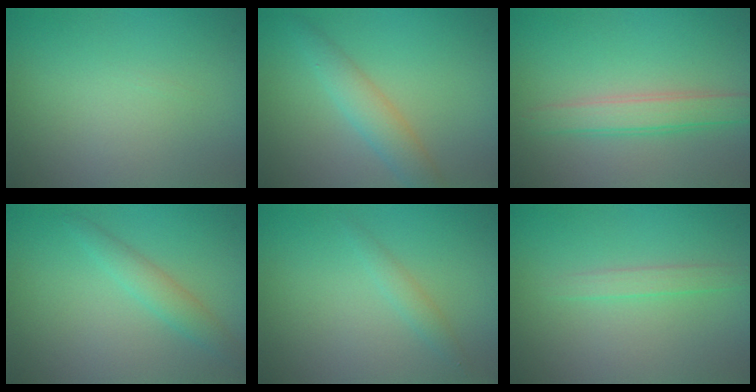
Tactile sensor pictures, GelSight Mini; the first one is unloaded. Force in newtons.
{"total": 2.9, "press": 2.9, "slide": 0.1}
{"total": 2.6, "press": 2.6, "slide": 0.0}
{"total": 2.0, "press": 2.0, "slide": 0.1}
{"total": 1.5, "press": 1.5, "slide": 0.1}
{"total": 1.2, "press": 1.2, "slide": 0.1}